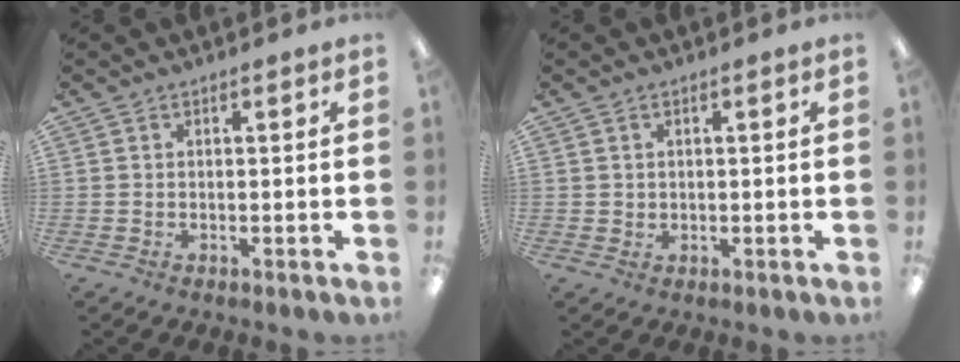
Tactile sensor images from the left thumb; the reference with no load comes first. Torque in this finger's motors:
{"motor_torque": [-0.18, 0.13, 0.16, -0.22, 0.00]}